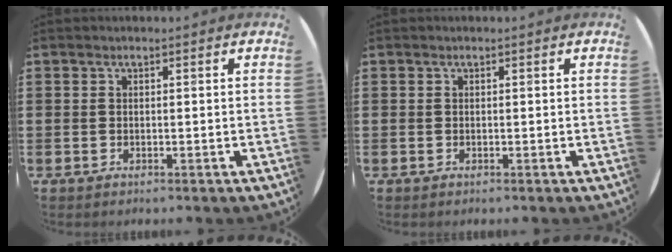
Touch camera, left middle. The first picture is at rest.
{"total": 0.0}